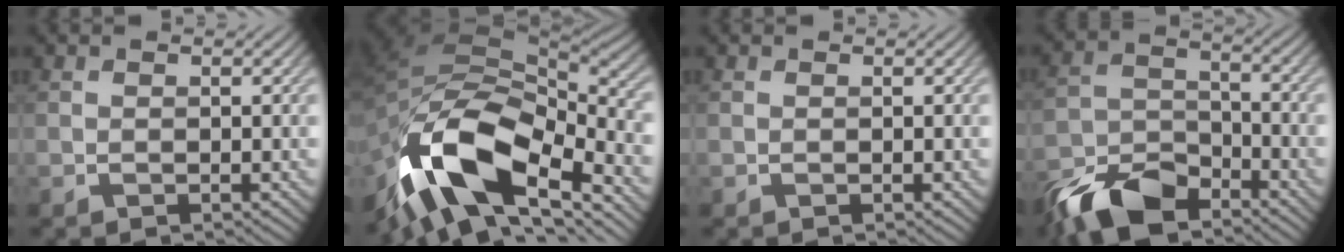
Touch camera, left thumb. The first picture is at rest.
{"total": 16.8, "force": [-8.0, 7.7, 12.5], "torque": [-0.251, -0.023, -0.149]}
{"total": 0.0}
{"total": 11.2, "force": [-8.7, 4.7, 5.3], "torque": [-0.109, -0.007, -0.175]}